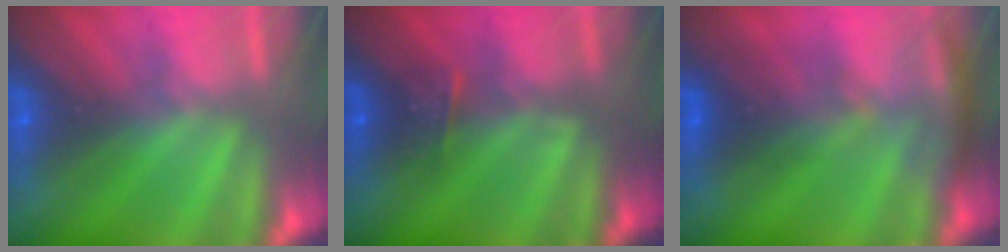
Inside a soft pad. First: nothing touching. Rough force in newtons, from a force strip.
{"total": 2.4}
{"total": 2.8}